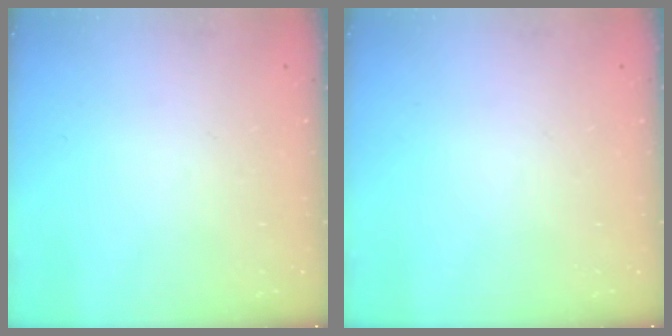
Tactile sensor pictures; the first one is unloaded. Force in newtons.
{"total": 0.0}